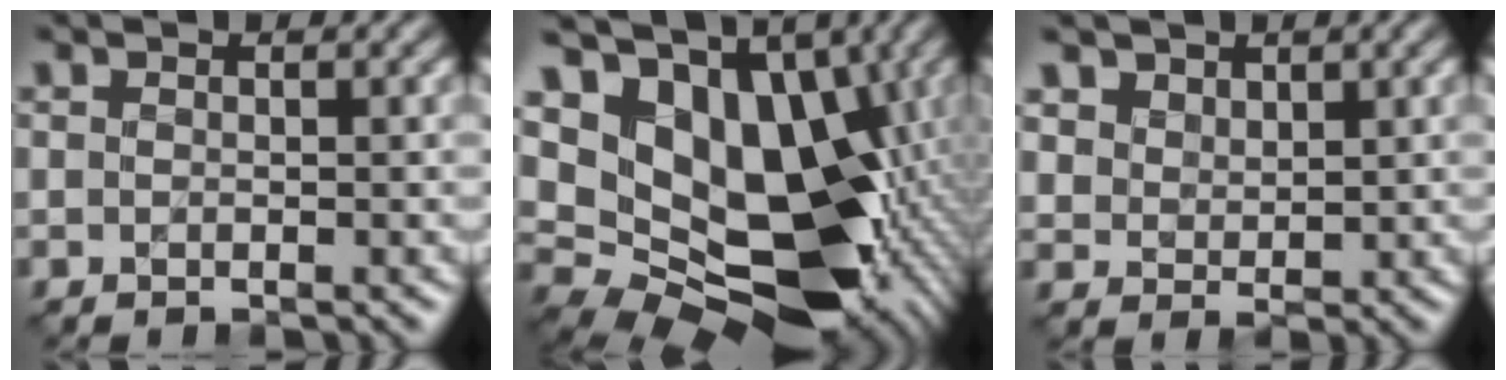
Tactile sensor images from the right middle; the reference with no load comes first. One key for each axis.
{"total": 16.5, "fx": 1.9, "fy": 11.5, "fz": 11.6, "tx": -0.172, "ty": -0.013, "tz": 0.063}
{"total": 3.0, "fx": 1.9, "fy": 2.1, "fz": 0.6, "tx": -0.032, "ty": 0.001, "tz": 0.049}